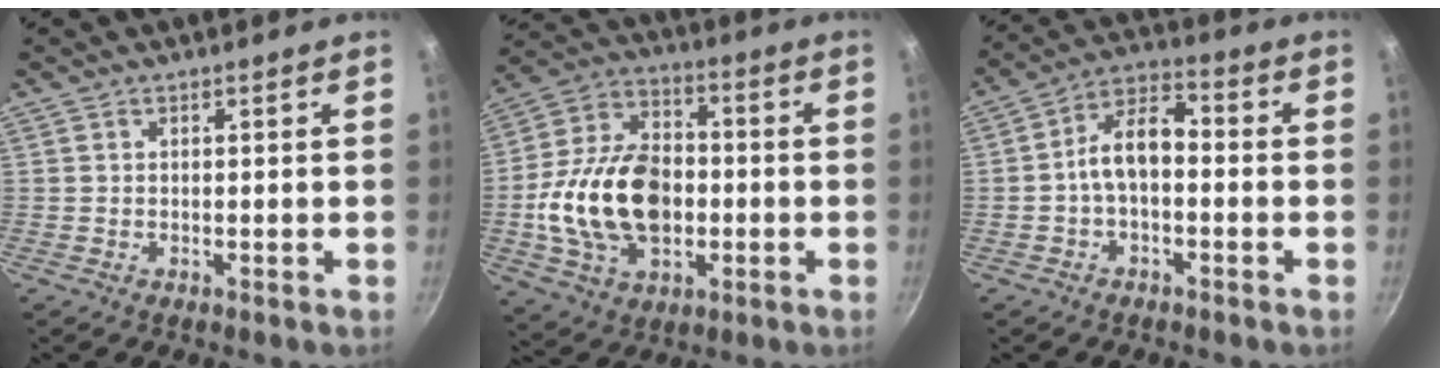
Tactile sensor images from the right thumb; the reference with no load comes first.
{"total": 20.6, "force": [-2.4, 14.0, 15.0], "torque": [-0.247, 0.032, -0.043]}
{"total": 8.8, "force": [-1.2, 5.0, 7.1], "torque": [-0.109, 0.043, -0.034]}